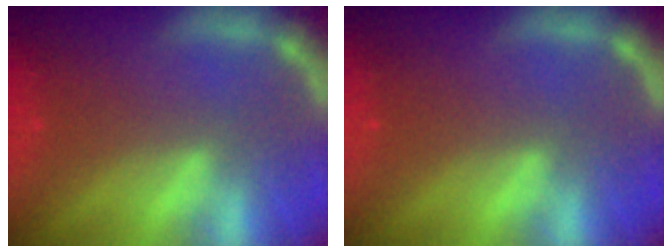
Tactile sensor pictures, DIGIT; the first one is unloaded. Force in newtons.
{"total": 0.0}